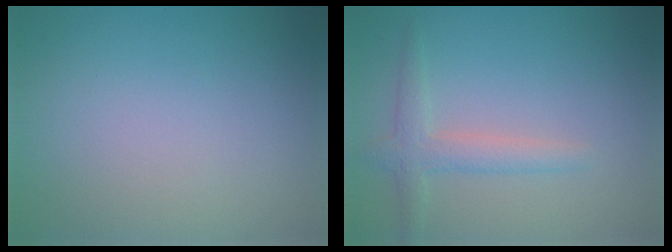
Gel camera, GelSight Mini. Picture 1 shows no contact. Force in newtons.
{"total": 2.4, "press": 2.4, "slide": 0.1}